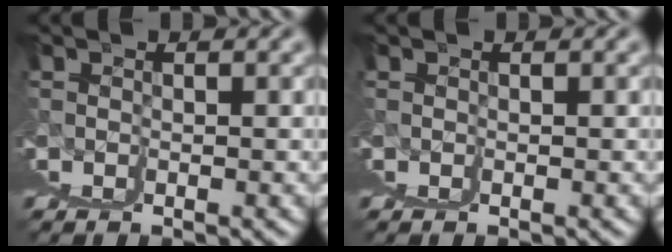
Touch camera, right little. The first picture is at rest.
{"total": 0.0}